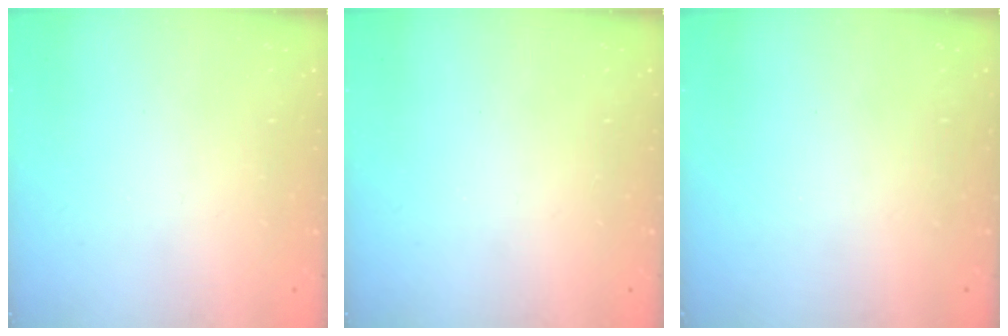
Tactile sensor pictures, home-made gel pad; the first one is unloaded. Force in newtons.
{"total": 0.0}
{"total": 0.0}